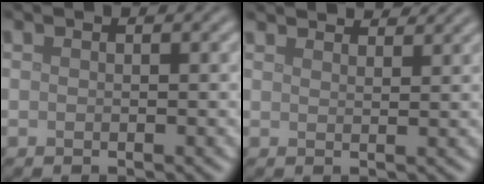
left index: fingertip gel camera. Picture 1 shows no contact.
{"total": 4.2, "force": [4.0, 0.7, 1.2], "torque": [-0.014, 0.006, 0.041]}